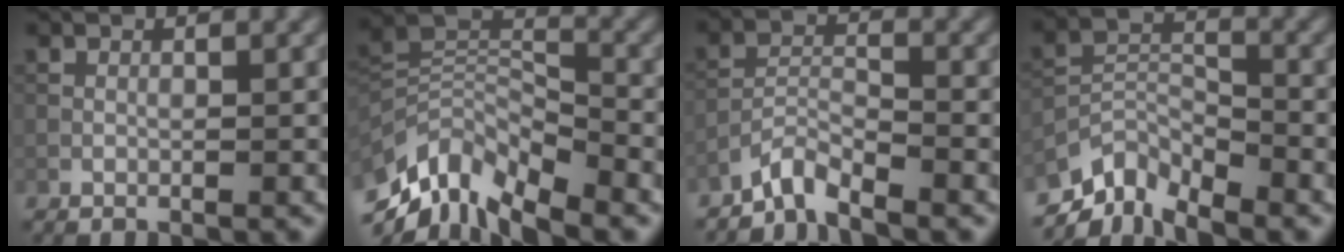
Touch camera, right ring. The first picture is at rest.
{"total": 10.0, "force": [-7.0, 4.3, 5.7], "torque": [-0.107, -0.003, -0.140]}
{"total": 2.8, "force": [-2.6, 0.4, 0.9], "torque": [-0.019, 0.003, -0.062]}
{"total": 5.6, "force": [-4.6, 2.2, 2.3], "torque": [-0.036, -0.006, -0.095]}